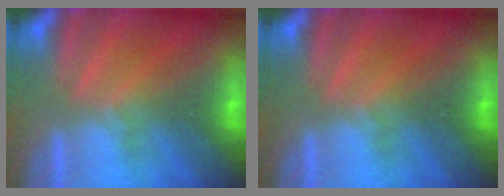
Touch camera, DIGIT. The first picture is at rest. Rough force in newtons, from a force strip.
{"total": 0.0}